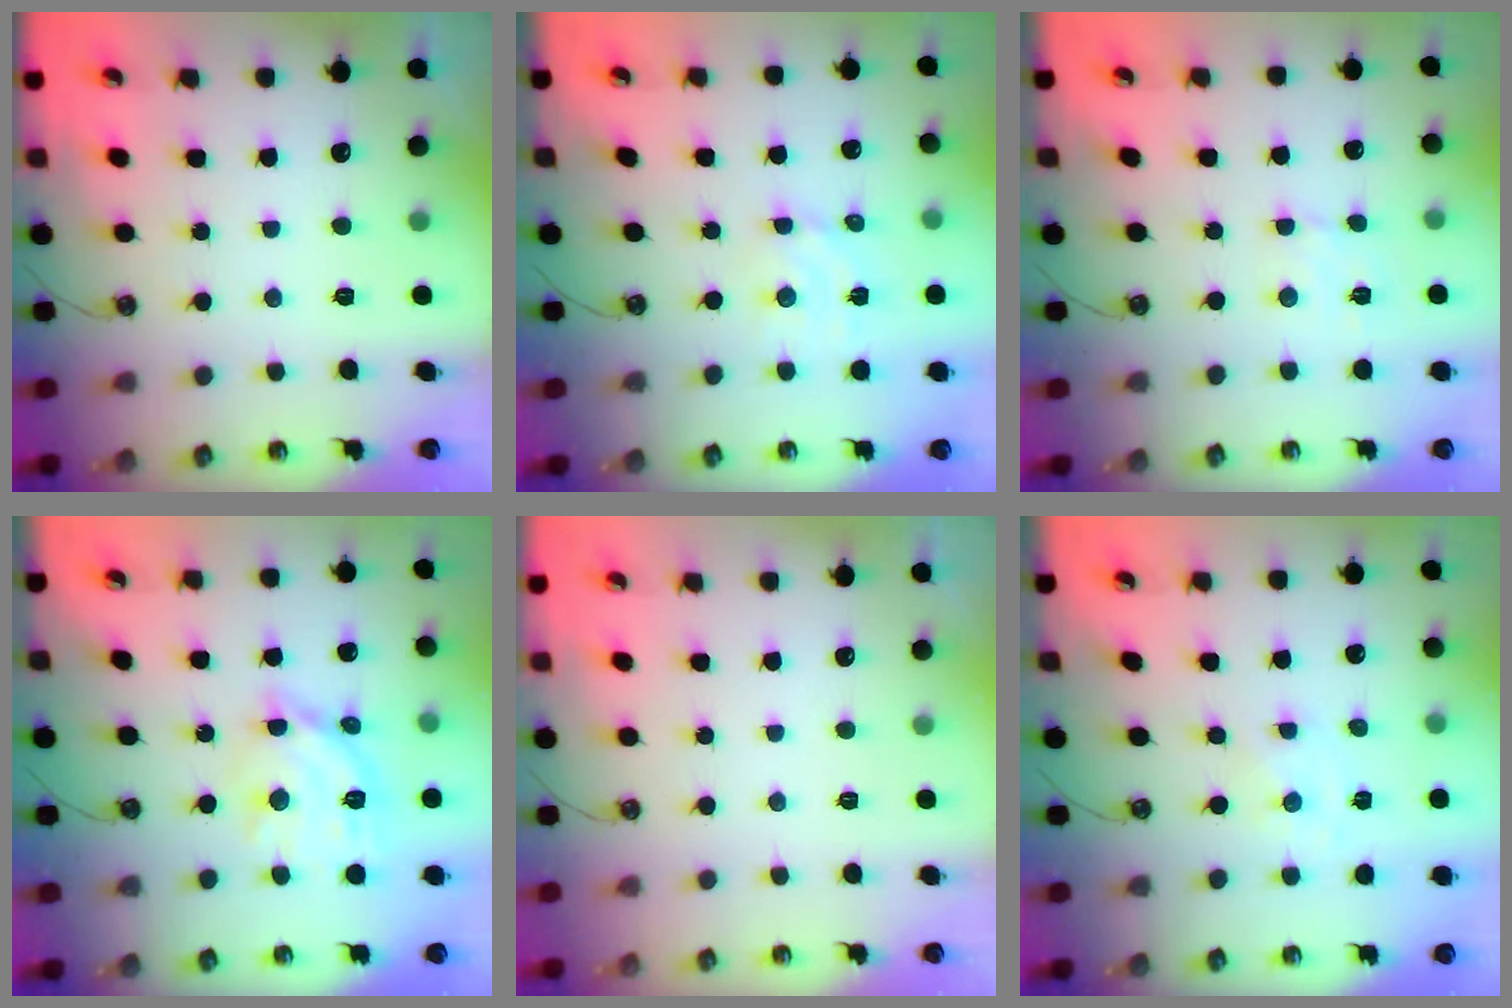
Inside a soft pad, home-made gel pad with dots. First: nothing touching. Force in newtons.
{"total": 4.0, "press": 3.9, "slide": 0.5}
{"total": 2.9, "press": 2.8, "slide": 0.6}
{"total": 13.5, "press": 13.5, "slide": 1.2}
{"total": 0.0}
{"total": 0.0}